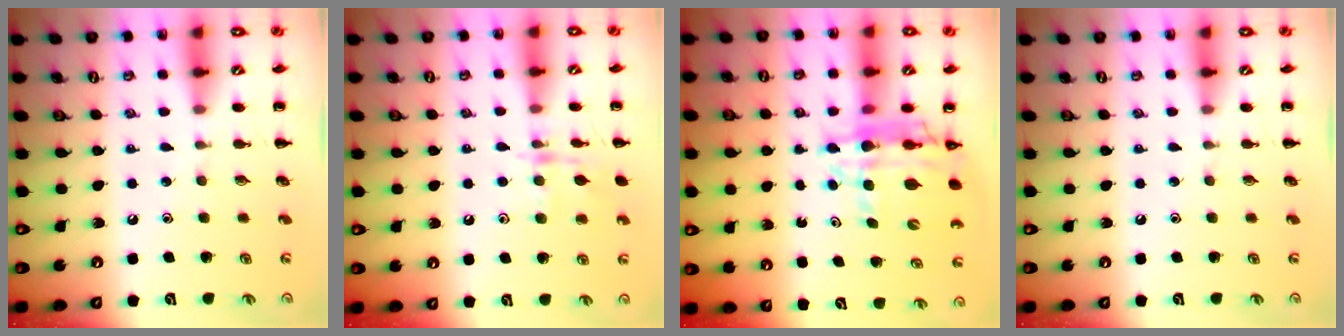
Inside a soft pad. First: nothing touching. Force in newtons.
{"total": 10.2, "press": 10.2, "slide": 0.7}
{"total": 11.9, "press": 11.3, "slide": 3.6}
{"total": 0.0}